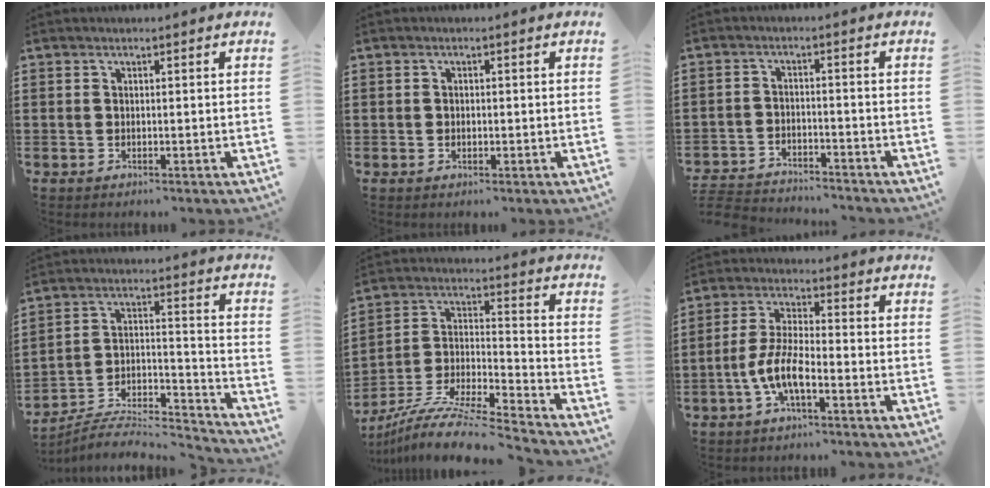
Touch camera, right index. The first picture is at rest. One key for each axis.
{"total": 0.6, "fx": -0.1, "fy": 0.4, "fz": 0.4, "tx": -0.009, "ty": 0.000, "tz": -0.002}
{"total": 4.0, "fx": -4.0, "fy": 0.3, "fz": 0.3, "tx": -0.022, "ty": -0.004, "tz": -0.089}
{"total": 6.3, "fx": -5.9, "fy": 1.5, "fz": 1.7, "tx": -0.028, "ty": -0.002, "tz": -0.117}
{"total": 10.2, "fx": -9.3, "fy": 0.5, "fz": 4.2, "tx": -0.075, "ty": 0.008, "tz": -0.187}
{"total": 7.4, "fx": -3.1, "fy": 1.9, "fz": 6.4, "tx": -0.153, "ty": -0.015, "tz": -0.064}